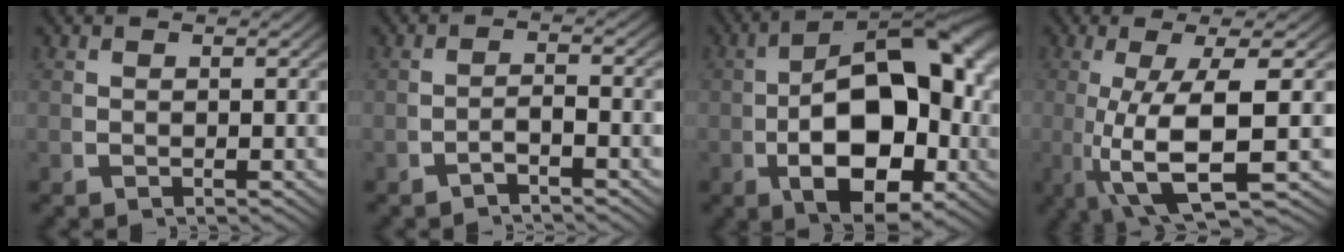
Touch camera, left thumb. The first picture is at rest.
{"total": 1.8, "force": [-1.5, 0.4, 0.9], "torque": [-0.021, -0.006, -0.024]}
{"total": 17.4, "force": [-1.1, 10.1, 14.1], "torque": [-0.229, -0.047, 0.003]}
{"total": 10.5, "force": [-2.0, 3.6, 9.7], "torque": [-0.223, -0.042, -0.001]}